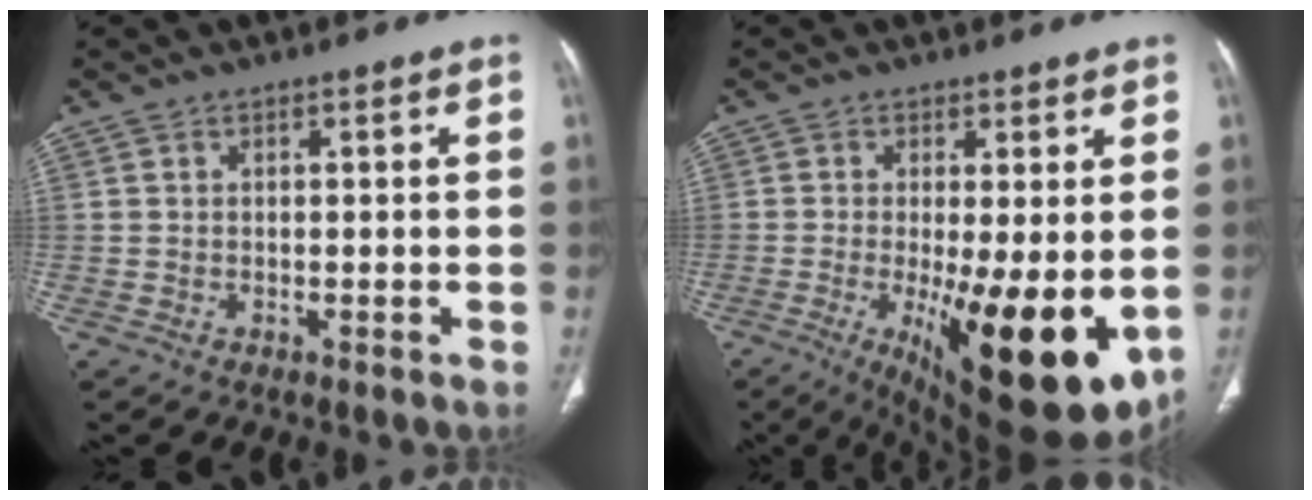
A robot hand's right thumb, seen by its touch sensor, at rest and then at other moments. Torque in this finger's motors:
{"motor_torque": [2.49, 2.52, 1.47, -1.30, 0.56]}